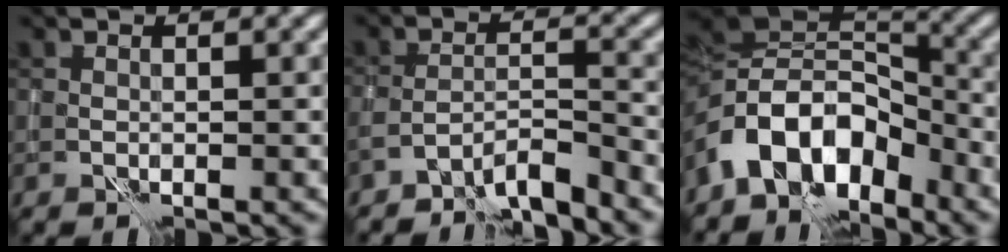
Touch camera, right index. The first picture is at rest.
{"total": 4.2, "force": [-3.7, 0.7, 1.9], "torque": [-0.031, 0.008, -0.075]}
{"total": 10.3, "force": [-4.8, 6.3, 6.5], "torque": [-0.110, 0.016, -0.100]}